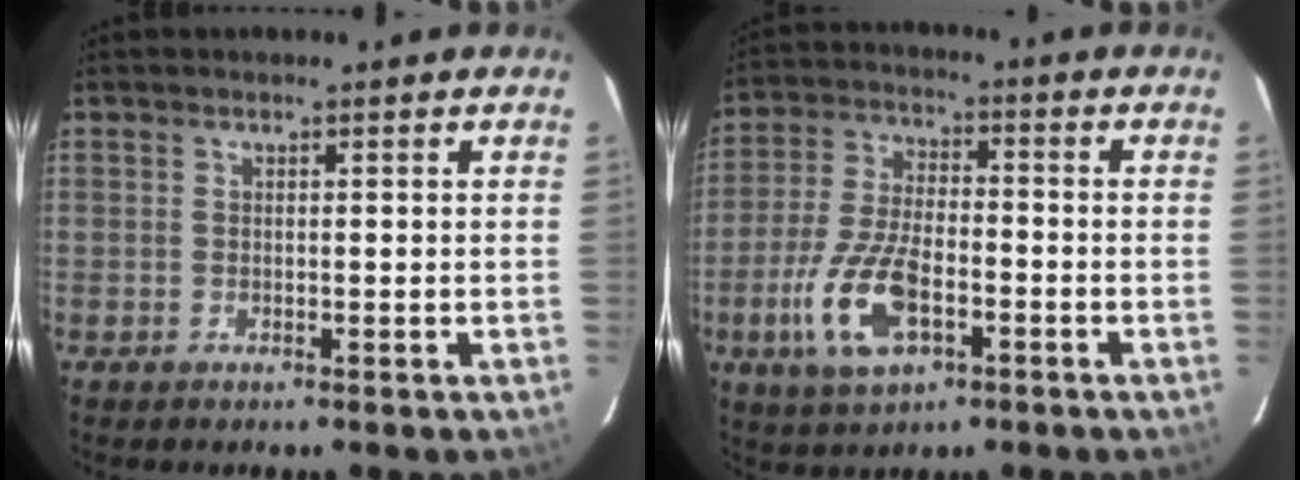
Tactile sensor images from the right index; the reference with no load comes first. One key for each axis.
{"total": 13.2, "fx": -5.1, "fy": 6.0, "fz": 10.6, "tx": -0.231, "ty": -0.009, "tz": -0.091}